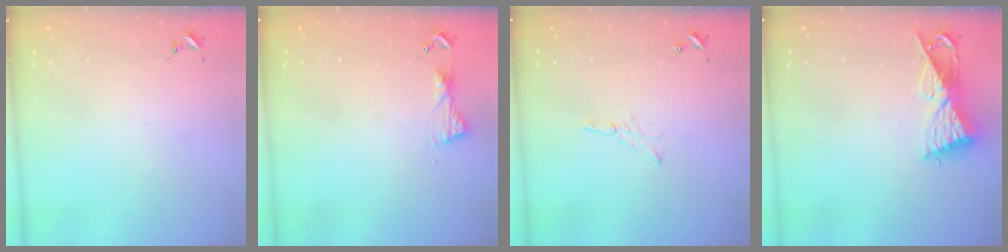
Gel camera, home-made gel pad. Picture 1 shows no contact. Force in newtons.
{"total": 5.3, "press": 5.3, "slide": 0.6}
{"total": 2.6, "press": 2.6, "slide": 0.3}
{"total": 9.8, "press": 9.8, "slide": 0.5}